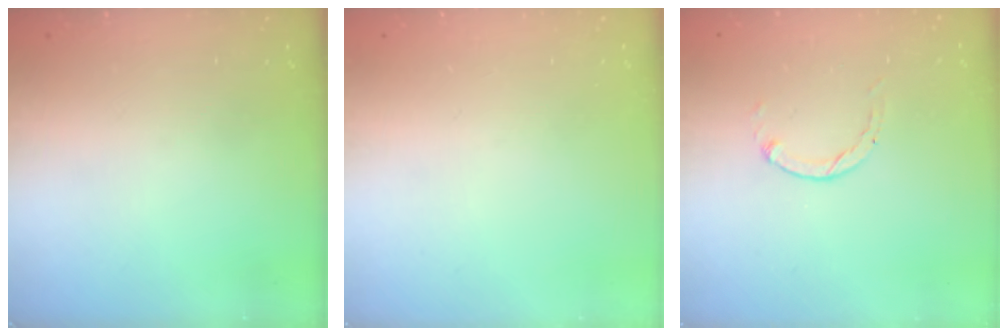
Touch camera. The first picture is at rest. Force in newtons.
{"total": 0.0}
{"total": 0.7, "press": 0.6, "slide": 0.2}